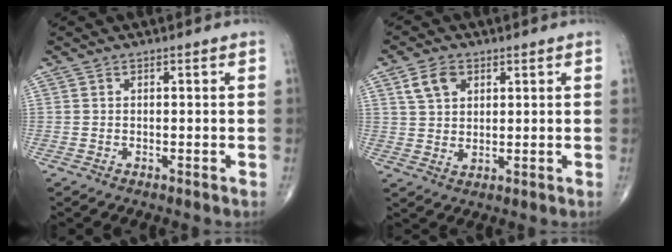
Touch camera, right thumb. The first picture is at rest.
{"total": 5.9, "force": [2.6, 4.0, 3.4], "torque": [-0.050, -0.010, 0.051]}